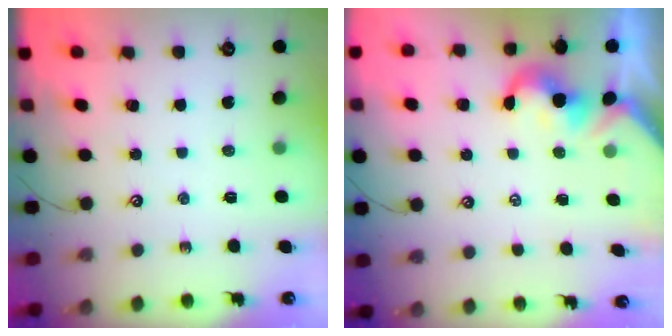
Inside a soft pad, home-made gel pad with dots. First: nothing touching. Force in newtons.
{"total": 0.0}